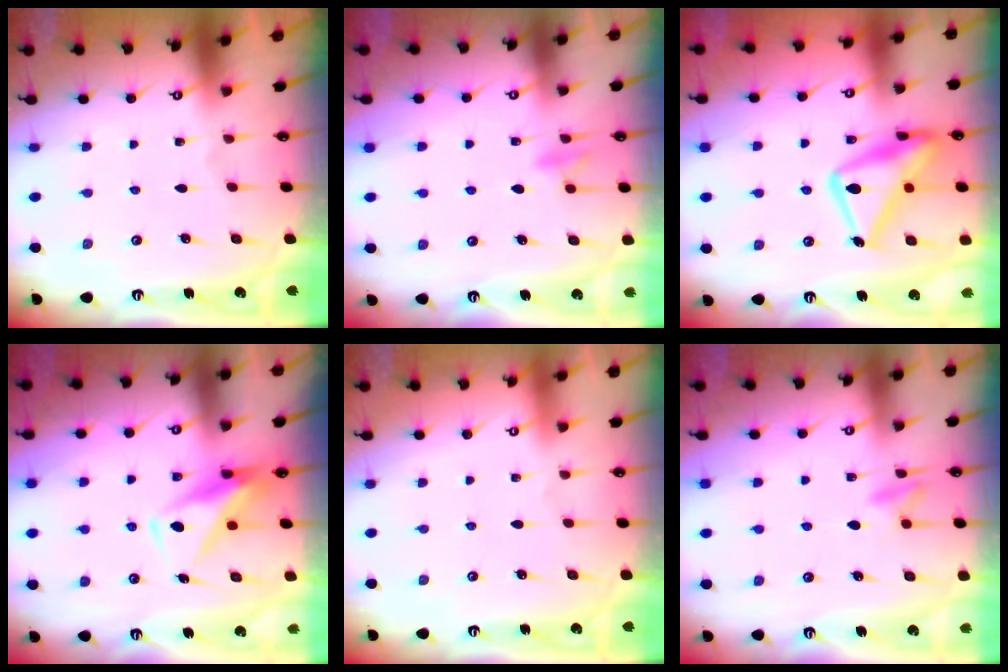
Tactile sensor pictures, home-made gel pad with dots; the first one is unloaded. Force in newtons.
{"total": 7.9, "press": 7.8, "slide": 0.8}
{"total": 18.7, "press": 18.6, "slide": 1.6}
{"total": 8.4, "press": 8.3, "slide": 0.9}
{"total": 3.8, "press": 3.8, "slide": 0.1}
{"total": 7.6, "press": 7.5, "slide": 0.9}